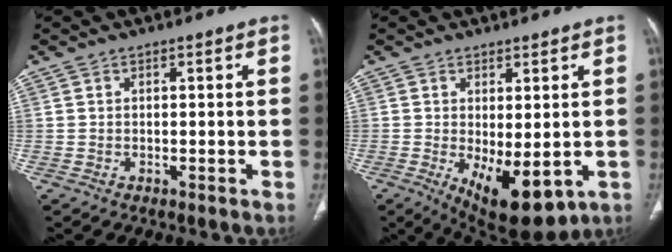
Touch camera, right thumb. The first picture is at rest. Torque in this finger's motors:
{"motor_torque": [-0.48, 0.47, 0.05, 0.03, 0.08]}